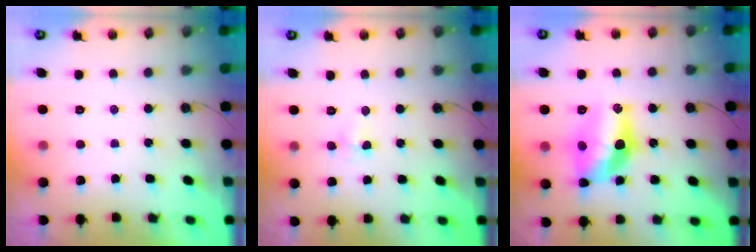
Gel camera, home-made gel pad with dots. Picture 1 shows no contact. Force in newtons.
{"total": 3.5, "press": 3.4, "slide": 0.8}
{"total": 14.9, "press": 14.3, "slide": 4.1}